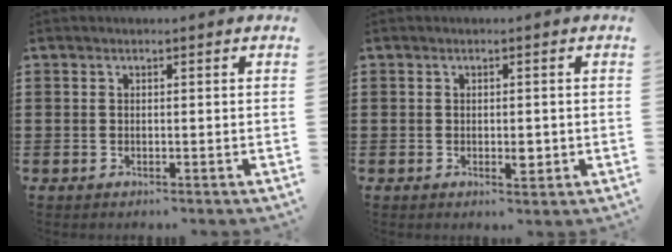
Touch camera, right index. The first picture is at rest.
{"total": 2.3, "force": [-0.4, 1.0, 2.1], "torque": [-0.037, 0.000, -0.006]}